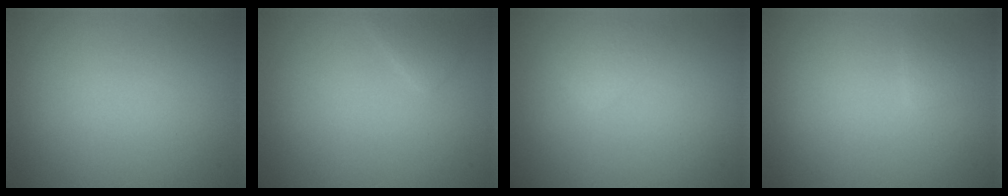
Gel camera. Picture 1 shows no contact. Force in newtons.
{"total": 1.1, "press": 1.1, "slide": 0.0}
{"total": 1.3, "press": 1.3, "slide": 0.1}
{"total": 0.8, "press": 0.8, "slide": 0.0}